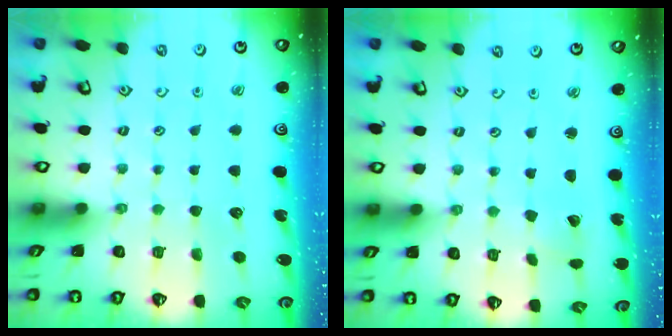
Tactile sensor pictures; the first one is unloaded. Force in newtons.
{"total": 1.6, "press": 1.6, "slide": 0.1}